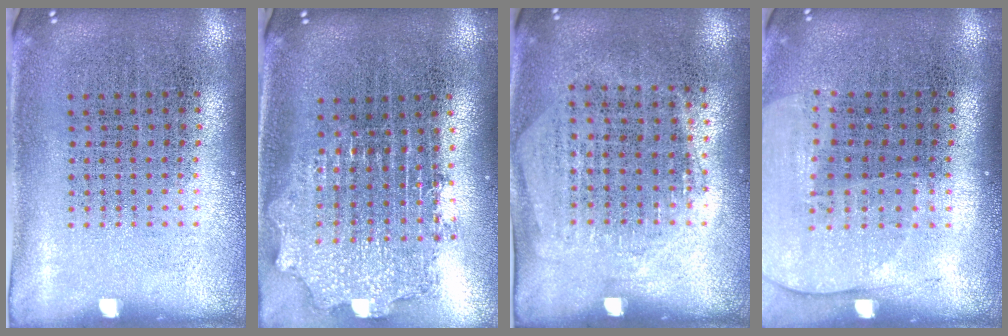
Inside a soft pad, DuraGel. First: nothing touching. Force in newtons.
{"total": 2.1, "press": 1.7, "slide": 1.3}
{"total": 1.3, "press": 1.1, "slide": 0.6}
{"total": 1.4, "press": 1.3, "slide": 0.5}